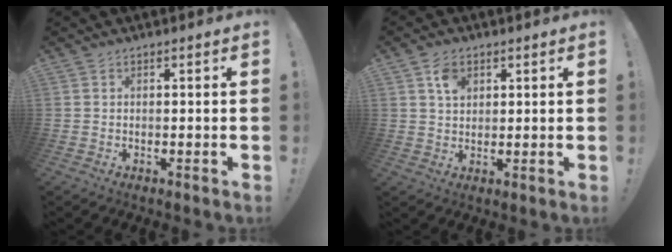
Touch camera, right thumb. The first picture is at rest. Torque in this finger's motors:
{"motor_torque": [-0.08, 0.07, 0.16, 0.01, 0.00]}